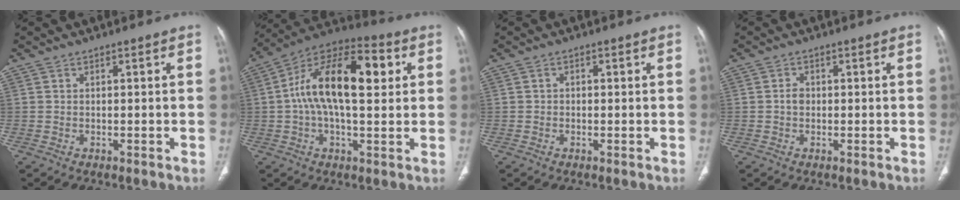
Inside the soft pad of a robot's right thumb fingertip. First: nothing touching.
{"total": 19.4, "force": [3.3, 9.1, 16.8], "torque": [-0.271, 0.032, 0.043]}
{"total": 0.8, "force": [0.0, 0.7, 0.4], "torque": [-0.002, 0.002, -0.005]}
{"total": 1.7, "force": [-0.1, 1.4, 1.1], "torque": [-0.013, 0.006, -0.005]}